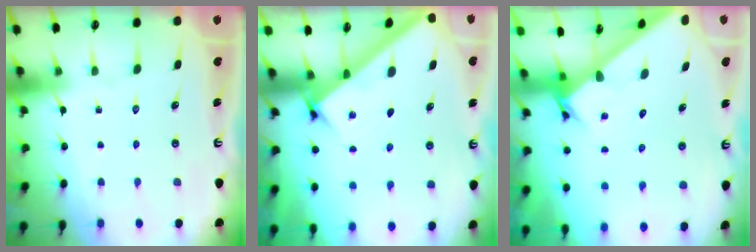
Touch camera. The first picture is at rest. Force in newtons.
{"total": 2.4, "press": 2.4, "slide": 0.3}
{"total": 2.6, "press": 2.6, "slide": 0.3}